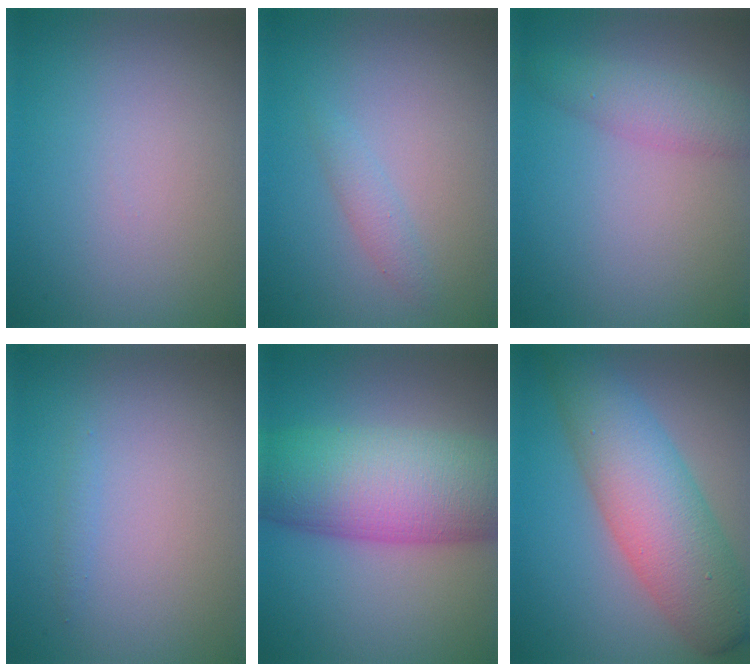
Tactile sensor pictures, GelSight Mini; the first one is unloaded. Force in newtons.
{"total": 1.3, "press": 1.3, "slide": 0.0}
{"total": 2.9, "press": 2.9, "slide": 0.1}
{"total": 0.5, "press": 0.5, "slide": 0.0}
{"total": 12.2, "press": 12.2, "slide": 0.4}
{"total": 8.4, "press": 8.4, "slide": 0.1}